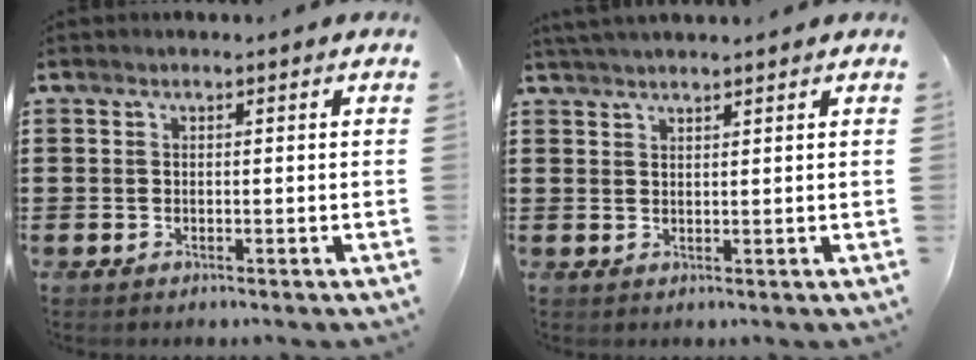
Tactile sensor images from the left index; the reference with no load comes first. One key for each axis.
{"total": 1.9, "fx": 1.8, "fy": -0.2, "fz": 0.5, "tx": -0.012, "ty": 0.002, "tz": 0.036}